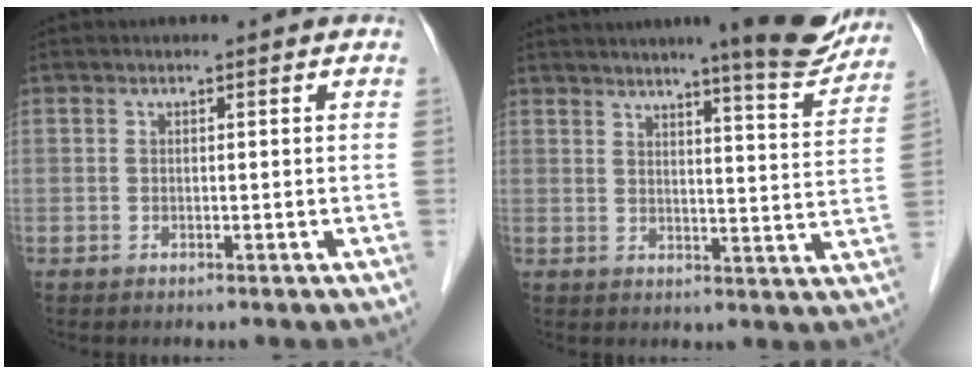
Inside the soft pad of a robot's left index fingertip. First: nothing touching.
{"total": 12.2, "force": [10.4, 0.6, 6.3], "torque": [-0.072, -0.015, 0.122]}